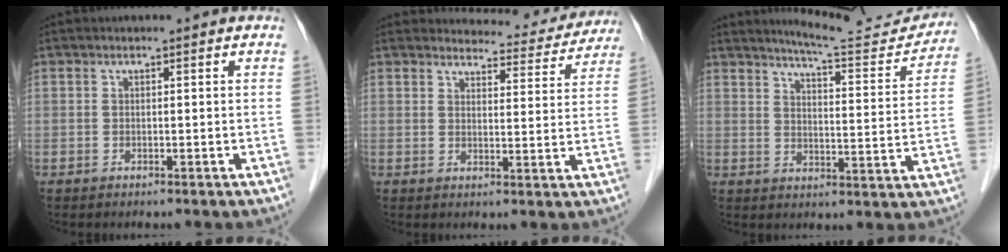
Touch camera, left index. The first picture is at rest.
{"total": 9.8, "force": [9.5, 2.4, 0.4], "torque": [0.015, -0.018, 0.094]}
{"total": 13.2, "force": [12.9, 0.7, 3.1], "torque": [-0.039, -0.038, 0.160]}